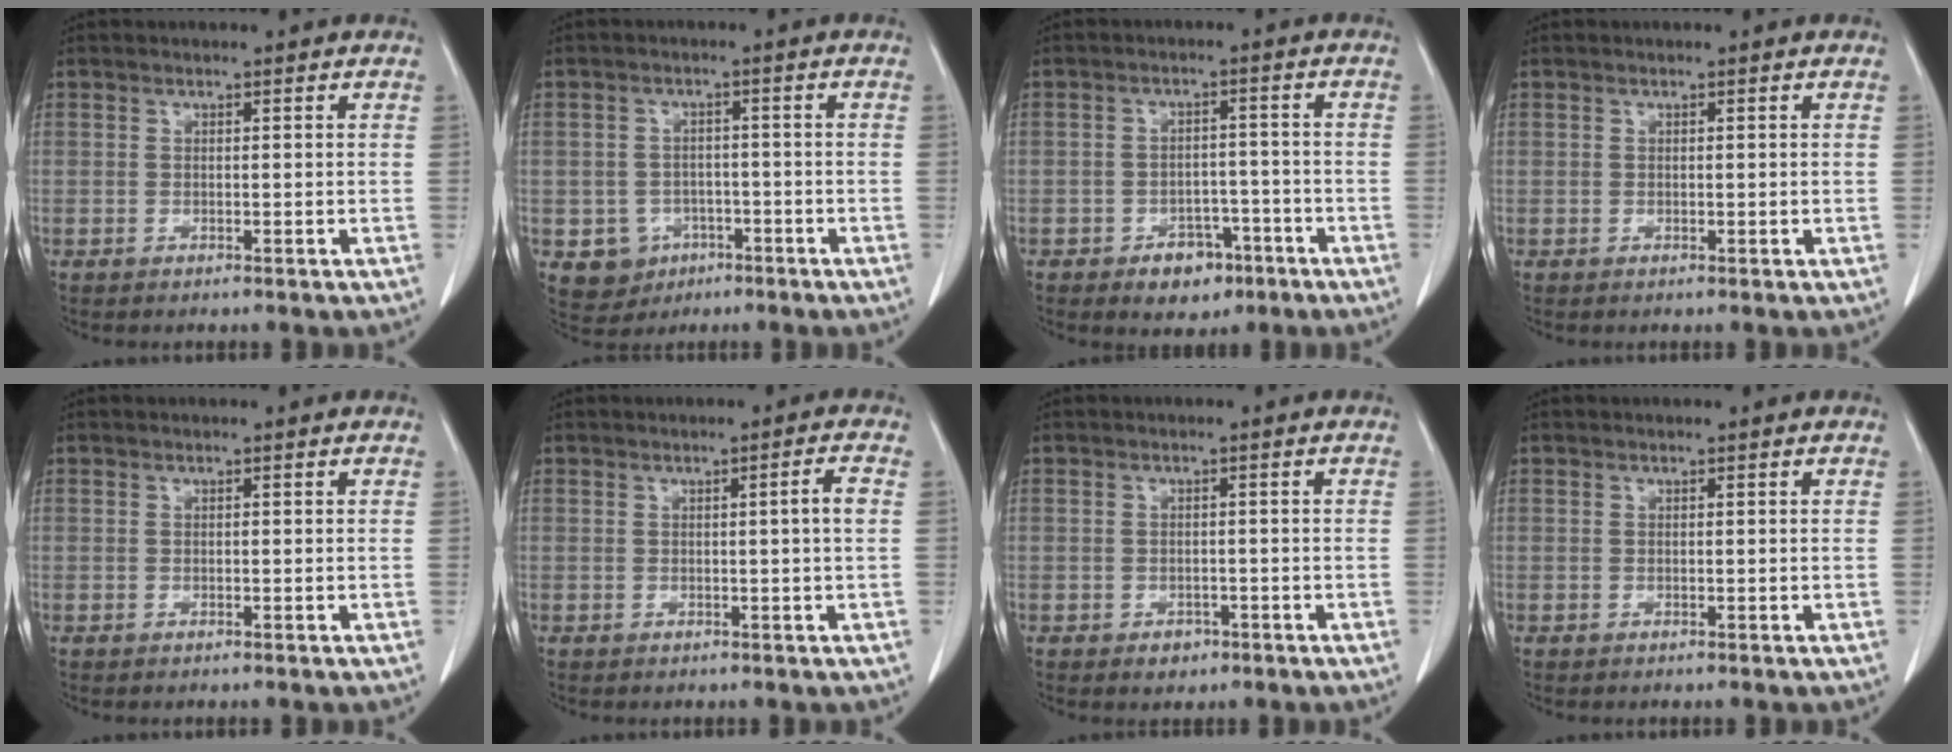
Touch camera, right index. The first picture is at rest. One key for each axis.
{"total": 5.5, "fx": -2.3, "fy": 4.9, "fz": 1.0, "tx": -0.014, "ty": 0.009, "tz": -0.026}
{"total": 5.7, "fx": -3.4, "fy": 3.6, "fz": 2.9, "tx": -0.036, "ty": 0.008, "tz": -0.043}
{"total": 0.0}
{"total": 0.0}
{"total": 2.2, "fx": 0.1, "fy": -0.5, "fz": 2.1, "tx": -0.031, "ty": 0.000, "tz": 0.003}
{"total": 2.0, "fx": -1.1, "fy": 1.5, "fz": 0.7, "tx": -0.006, "ty": 0.004, "tz": -0.009}
{"total": 0.0}